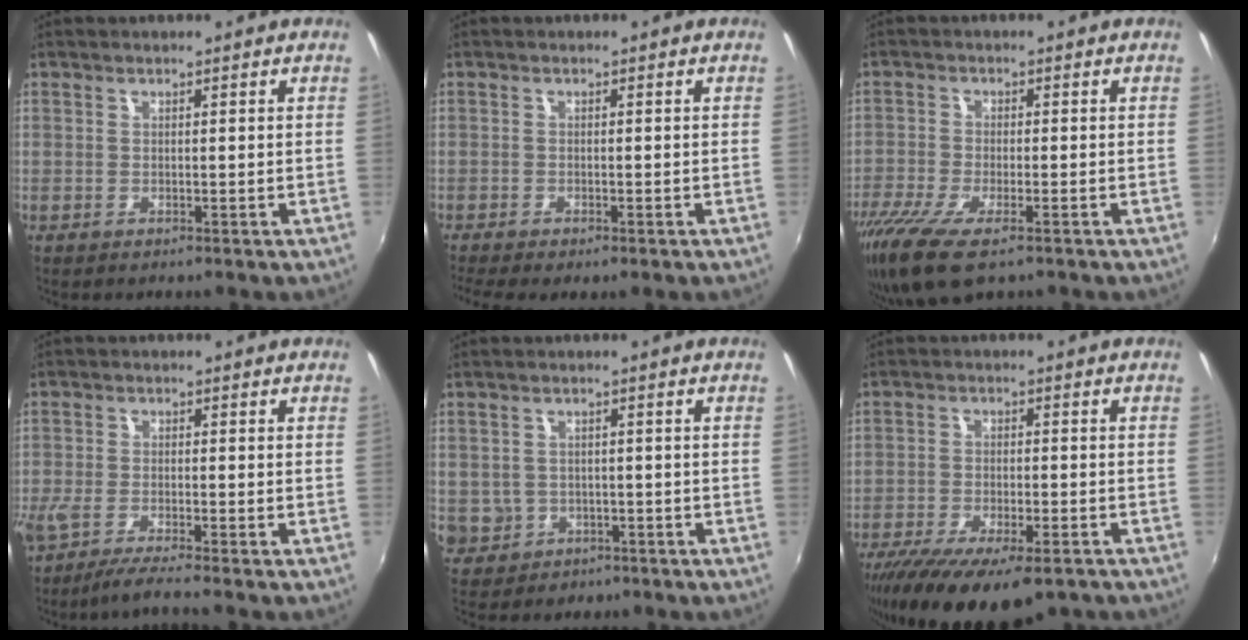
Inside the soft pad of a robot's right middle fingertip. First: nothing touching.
{"total": 3.9, "force": [-2.9, 0.1, 2.6], "torque": [-0.055, -0.024, -0.049]}
{"total": 10.7, "force": [-7.0, 2.9, 7.5], "torque": [-0.172, -0.045, -0.134]}
{"total": 5.9, "force": [-4.9, -0.3, 3.4], "torque": [-0.081, -0.026, -0.093]}
{"total": 6.3, "force": [-1.2, 6.0, 1.7], "torque": [-0.058, 0.001, 0.000]}
{"total": 16.8, "force": [-12.0, 5.1, 10.6], "torque": [-0.210, -0.058, -0.186]}